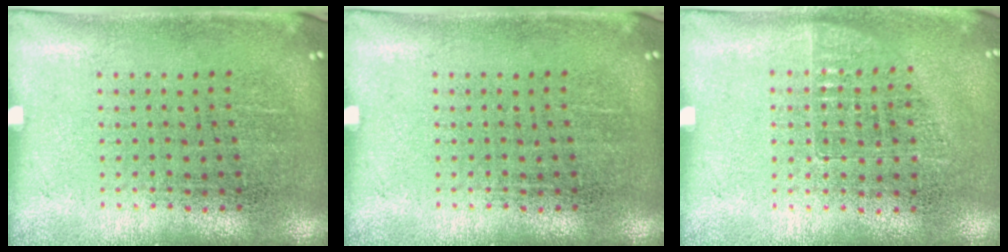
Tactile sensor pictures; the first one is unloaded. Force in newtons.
{"total": 0.0}
{"total": 0.7, "press": 0.7, "slide": 0.1}